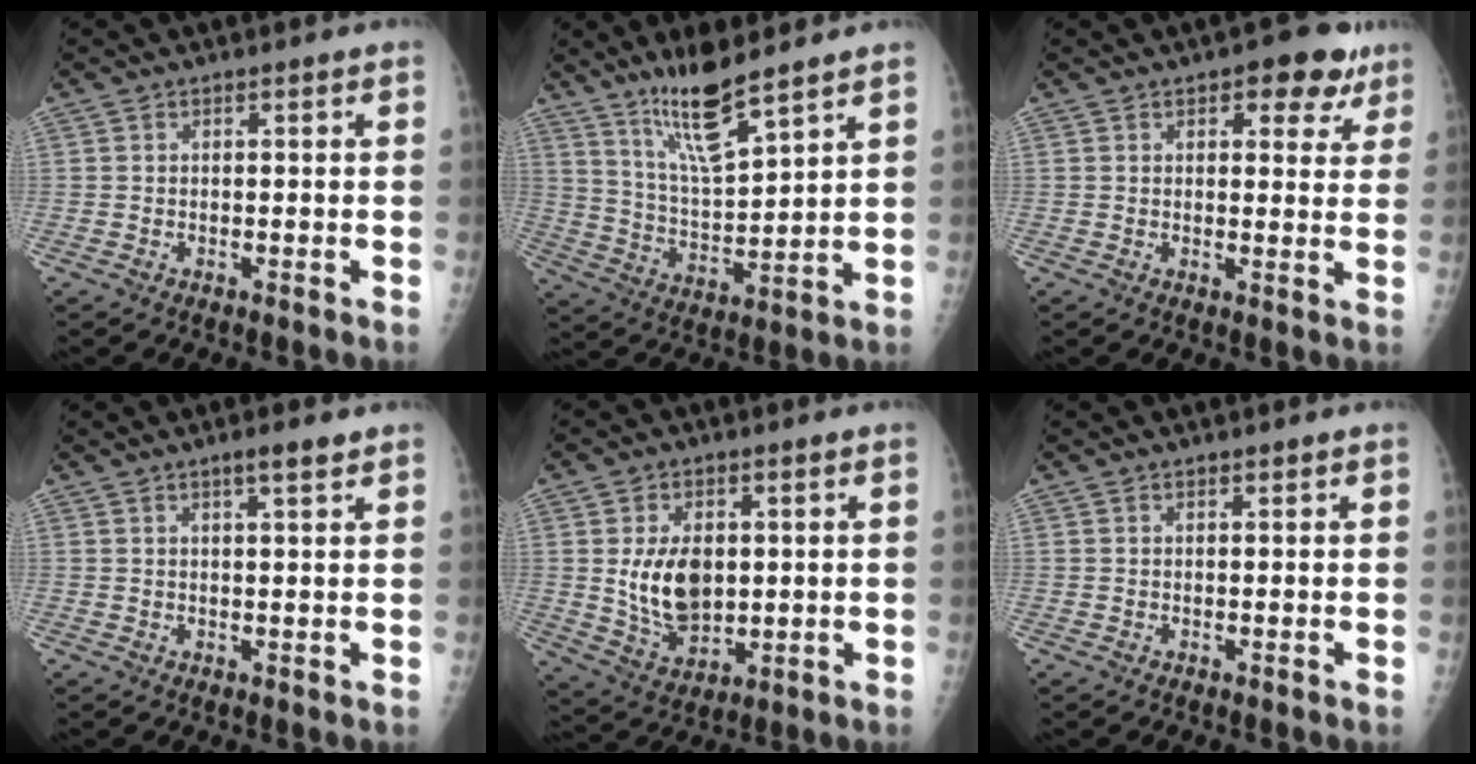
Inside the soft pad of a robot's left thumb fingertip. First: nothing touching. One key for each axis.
{"total": 11.4, "fx": 8.5, "fy": 1.7, "fz": 7.4, "tx": -0.134, "ty": -0.063, "tz": 0.170}
{"total": 7.5, "fx": 4.2, "fy": 3.9, "fz": 4.8, "tx": -0.019, "ty": -0.012, "tz": 0.044}
{"total": 2.8, "fx": 1.8, "fy": 0.4, "fz": 2.1, "tx": -0.031, "ty": -0.009, "tz": 0.028}
{"total": 10.5, "fx": 1.1, "fy": 6.9, "fz": 7.8, "tx": -0.111, "ty": -0.019, "tz": 0.035}
{"total": 0.0}